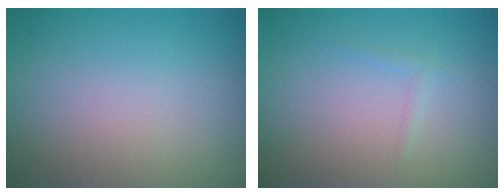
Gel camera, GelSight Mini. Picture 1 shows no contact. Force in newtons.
{"total": 0.8, "press": 0.8, "slide": 0.1}